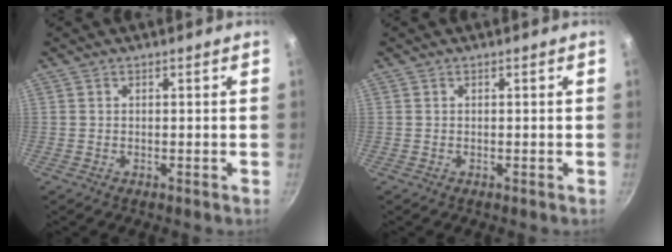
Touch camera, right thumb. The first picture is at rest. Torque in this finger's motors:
{"motor_torque": [-0.03, -0.03, 0.14, -0.10, 0.01]}